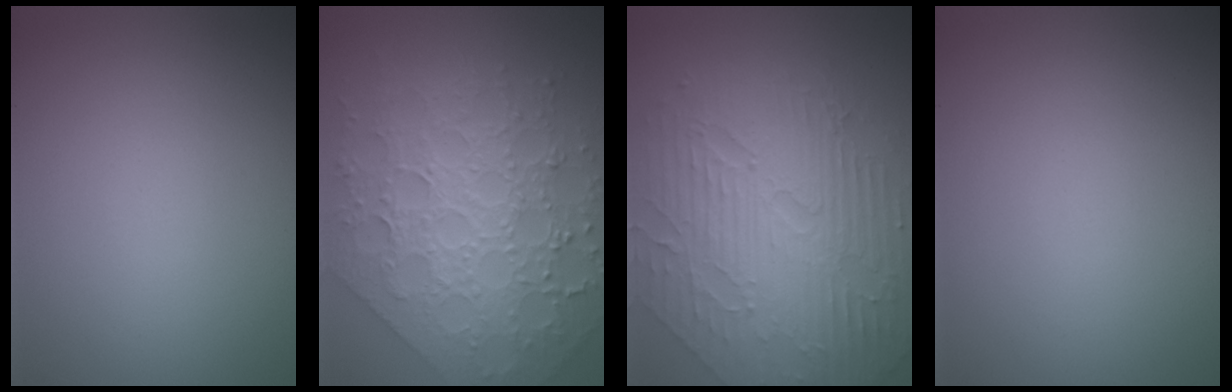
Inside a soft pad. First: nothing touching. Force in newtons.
{"total": 6.8, "press": 6.0, "slide": 3.3}
{"total": 10.0, "press": 6.7, "slide": 7.5}
{"total": 0.0}